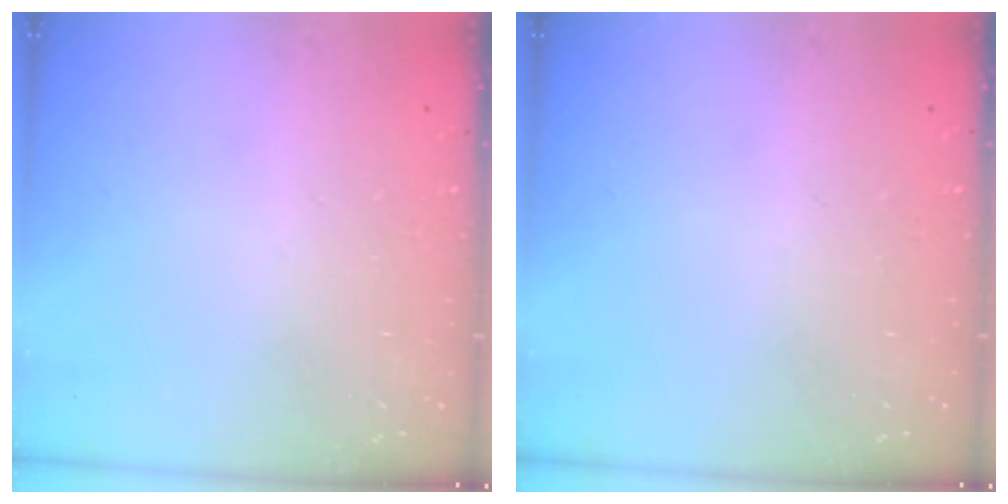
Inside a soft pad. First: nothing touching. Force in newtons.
{"total": 0.0}